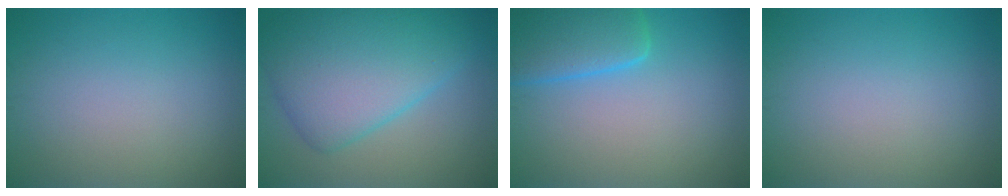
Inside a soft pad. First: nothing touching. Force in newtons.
{"total": 9.3, "press": 9.3, "slide": 0.3}
{"total": 5.7, "press": 5.7, "slide": 0.5}
{"total": 0.0}